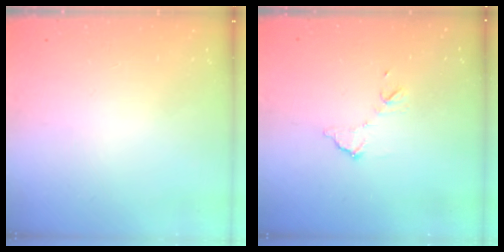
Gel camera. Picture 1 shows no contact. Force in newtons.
{"total": 7.7, "press": 7.7, "slide": 0.4}